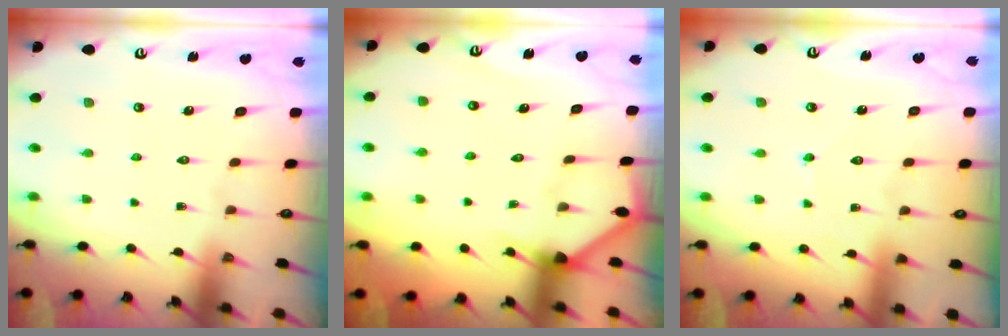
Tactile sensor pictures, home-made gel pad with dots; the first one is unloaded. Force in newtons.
{"total": 3.5, "press": 3.5, "slide": 0.2}
{"total": 3.4, "press": 3.4, "slide": 0.3}